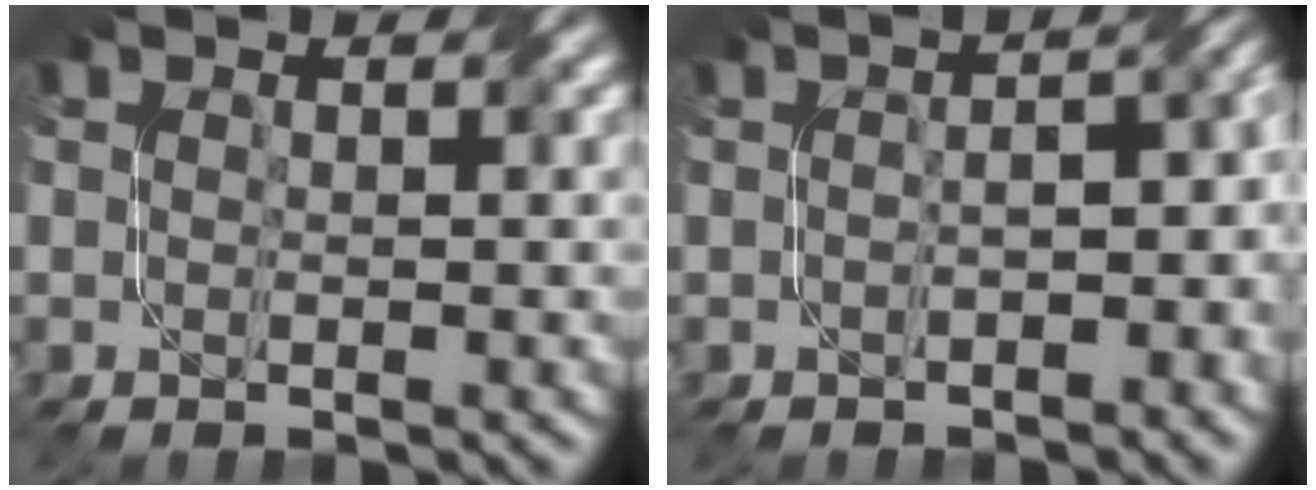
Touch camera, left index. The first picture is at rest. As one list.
[{"total": 5.4, "force": [-1.4, 2.8, 4.4], "torque": [-0.037, 0.001, -0.012]}]